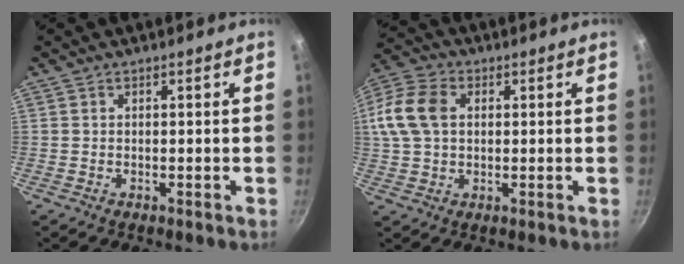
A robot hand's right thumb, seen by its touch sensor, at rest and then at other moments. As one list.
[{"total": 14.1, "force": [2.5, 10.2, 9.5], "torque": [-0.205, 0.027, 0.037]}]